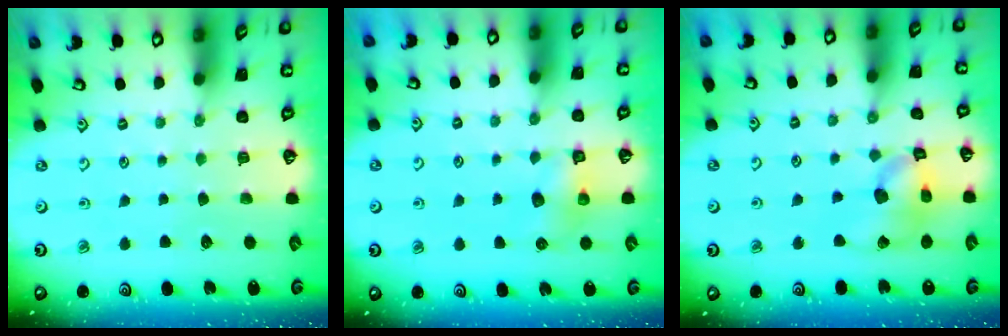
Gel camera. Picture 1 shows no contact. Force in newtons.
{"total": 7.4, "press": 7.4, "slide": 0.2}
{"total": 13.3, "press": 13.2, "slide": 1.8}